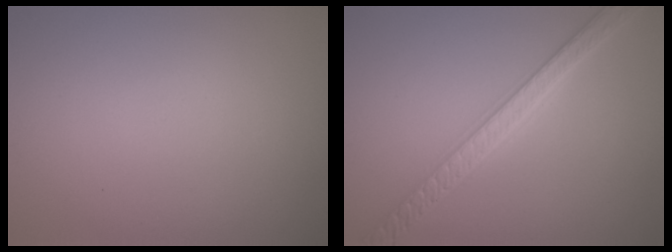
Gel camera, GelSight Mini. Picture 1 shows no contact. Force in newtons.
{"total": 4.1, "press": 3.8, "slide": 1.4}